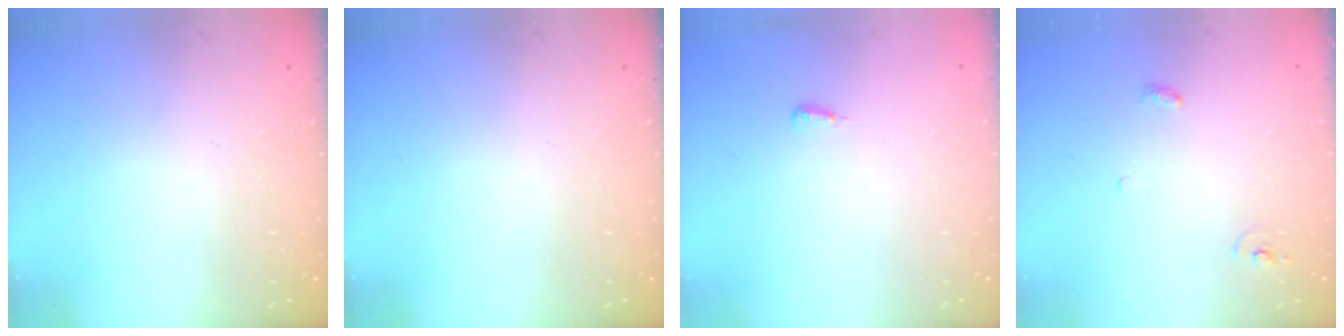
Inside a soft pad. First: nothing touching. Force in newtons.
{"total": 0.0}
{"total": 3.6, "press": 2.7, "slide": 2.5}
{"total": 3.4, "press": 3.4, "slide": 0.2}